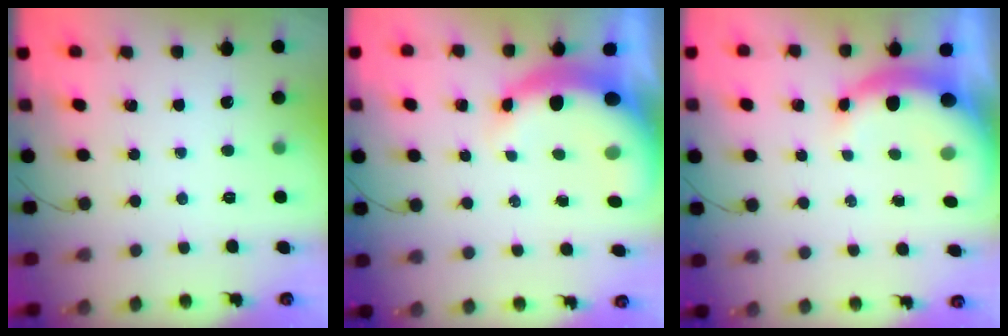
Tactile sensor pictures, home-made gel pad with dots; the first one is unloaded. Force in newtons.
{"total": 10.6, "press": 10.4, "slide": 2.3}
{"total": 8.6, "press": 8.5, "slide": 1.2}